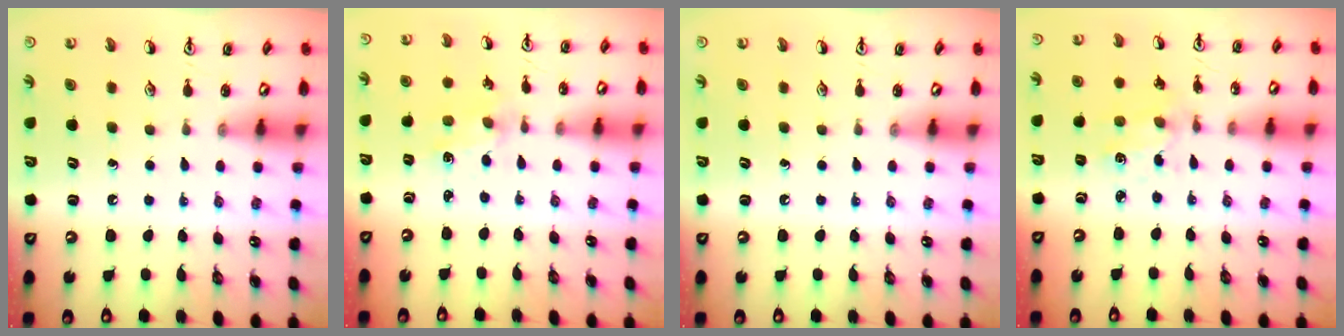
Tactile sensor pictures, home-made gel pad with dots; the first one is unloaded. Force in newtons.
{"total": 1.2, "press": 1.2, "slide": 0.3}
{"total": 0.0}
{"total": 1.7, "press": 1.7, "slide": 0.3}